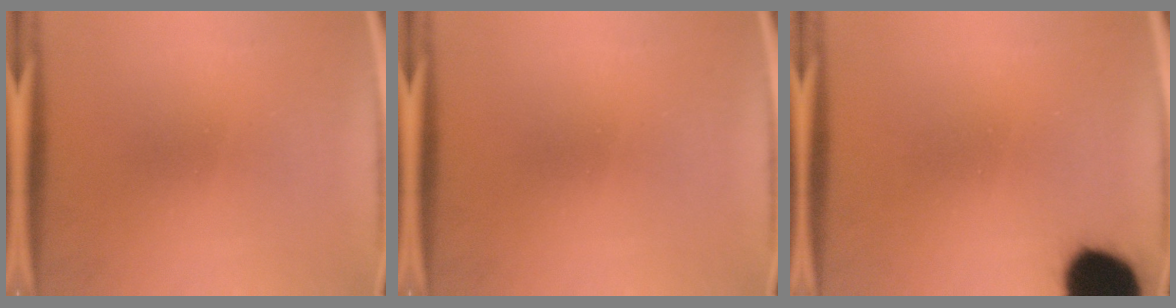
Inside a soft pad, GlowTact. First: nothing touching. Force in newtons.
{"total": 0.0}
{"total": 15.7}